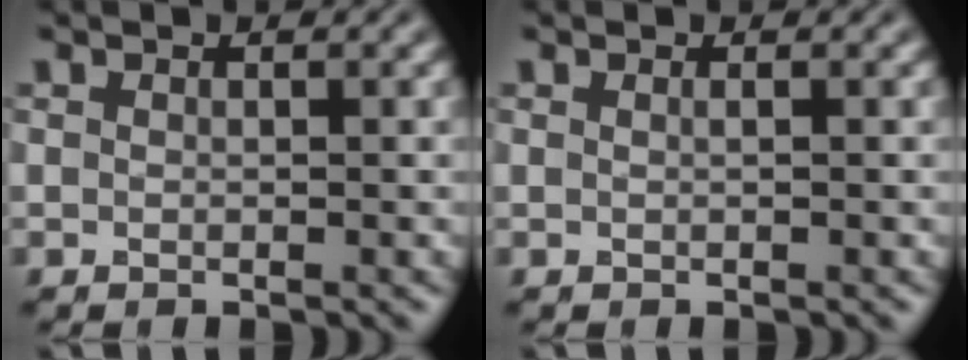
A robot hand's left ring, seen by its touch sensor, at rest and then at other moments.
{"total": 0.5, "force": [0.2, 0.2, 0.4], "torque": [-0.005, 0.001, -0.001]}